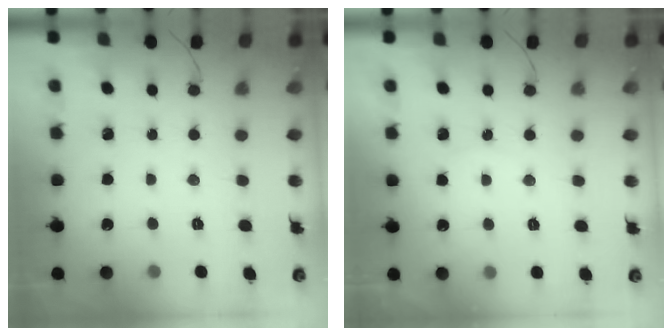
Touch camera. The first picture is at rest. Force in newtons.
{"total": 2.2, "press": 2.1, "slide": 0.4}